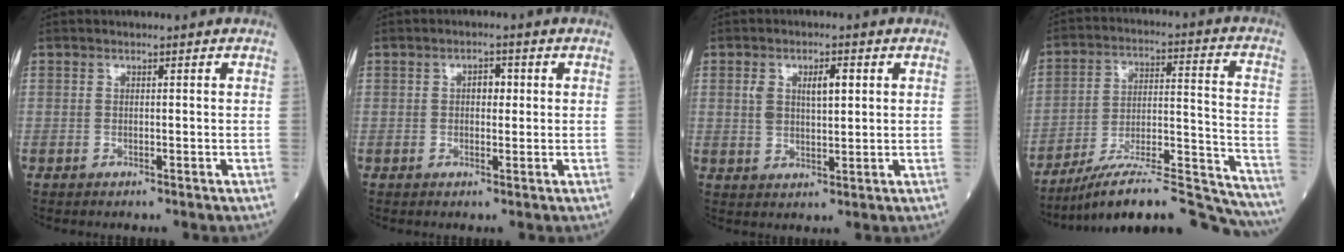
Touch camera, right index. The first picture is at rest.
{"total": 2.5, "force": [0.6, 1.4, 2.0], "torque": [-0.027, 0.008, 0.008]}
{"total": 5.4, "force": [1.7, 2.2, 4.6], "torque": [-0.086, 0.008, 0.035]}
{"total": 21.2, "force": [-19.8, 1.2, 7.4], "torque": [-0.075, 0.034, -0.298]}